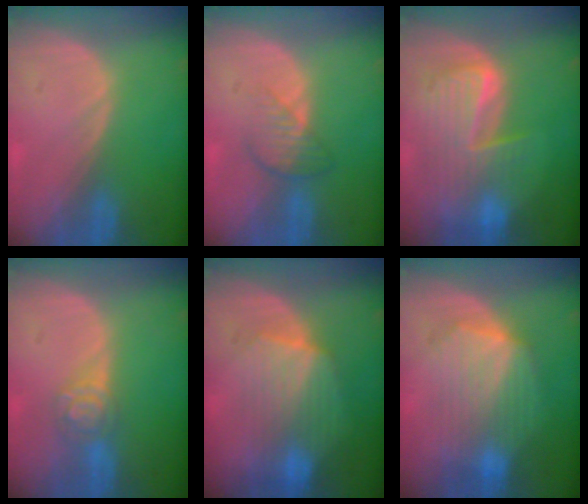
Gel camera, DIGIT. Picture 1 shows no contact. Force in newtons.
{"total": 3.8, "press": 3.4, "slide": 1.6}
{"total": 9.8, "press": 8.4, "slide": 5.0}
{"total": 4.2, "press": 4.1, "slide": 0.6}
{"total": 7.4, "press": 7.4, "slide": 0.3}
{"total": 8.5, "press": 8.5, "slide": 0.3}